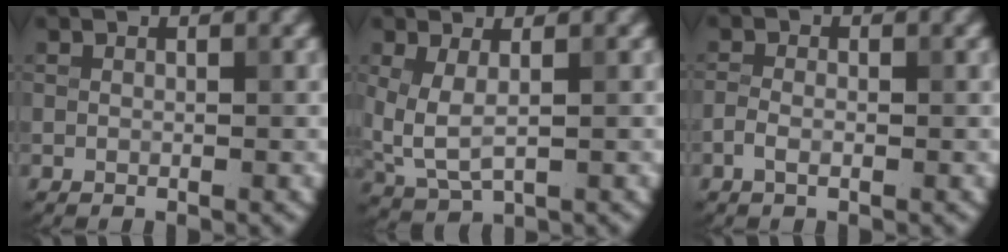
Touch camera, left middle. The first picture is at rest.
{"total": 3.4, "force": [0.7, 1.6, 2.9], "torque": [-0.073, -0.006, 0.017]}
{"total": 1.4, "force": [-0.6, 0.7, 1.0], "torque": [-0.024, 0.000, -0.017]}